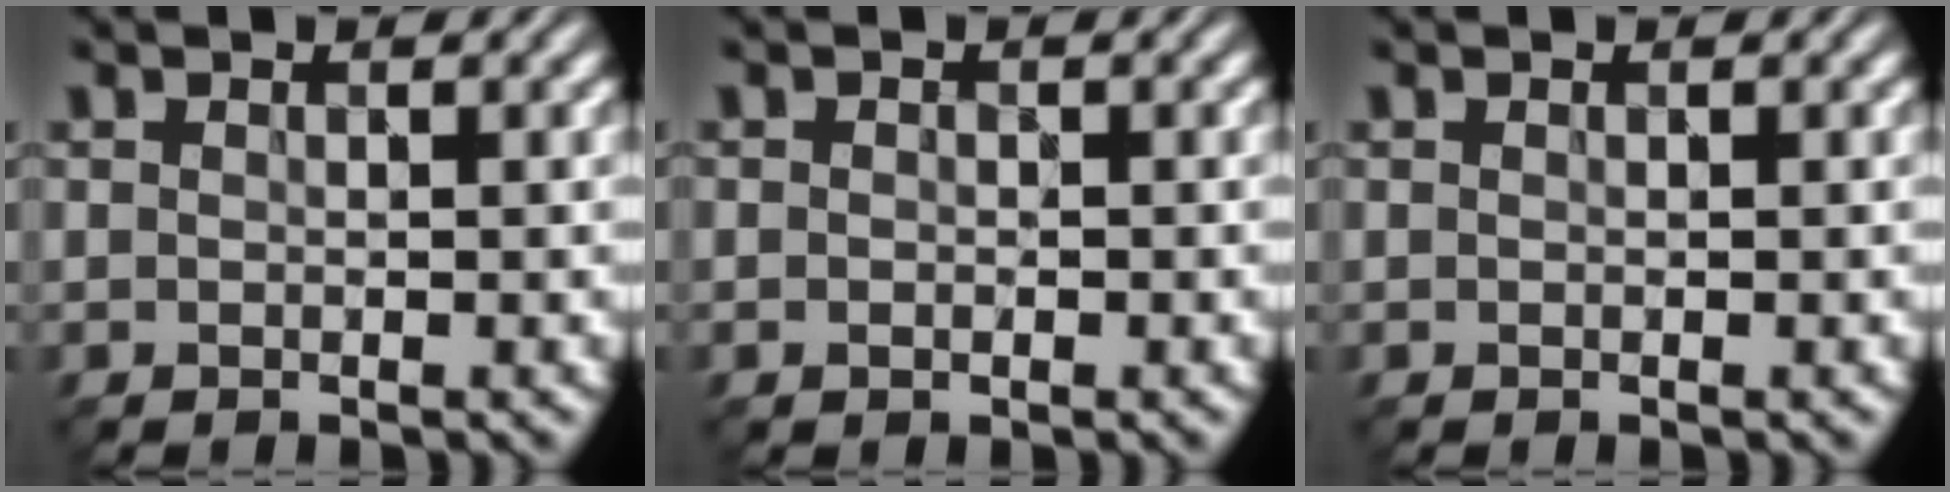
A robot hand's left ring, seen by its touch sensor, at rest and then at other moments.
{"total": 0.7, "force": [-0.2, 0.6, 0.4], "torque": [-0.004, -0.002, -0.002]}
{"total": 0.0}